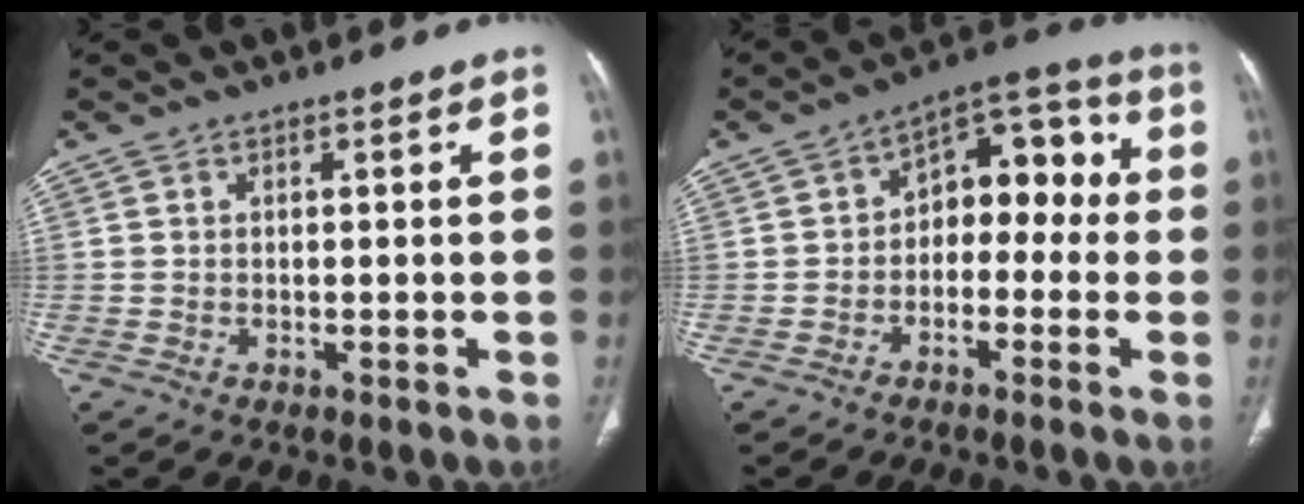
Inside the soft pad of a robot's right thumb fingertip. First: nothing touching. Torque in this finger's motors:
{"motor_torque": [-0.02, 0.90, 0.29, 0.44, 0.16]}